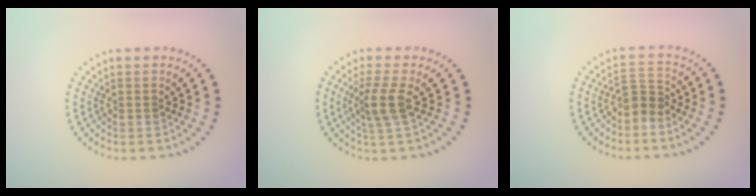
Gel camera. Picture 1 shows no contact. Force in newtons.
{"total": 2.6, "press": 2.0, "slide": 1.6}
{"total": 2.2, "press": 1.7, "slide": 1.3}